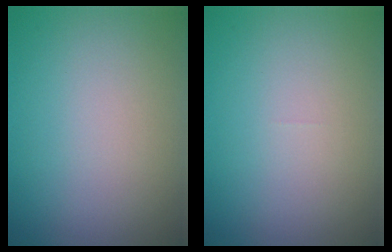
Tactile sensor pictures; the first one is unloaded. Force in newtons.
{"total": 0.0}